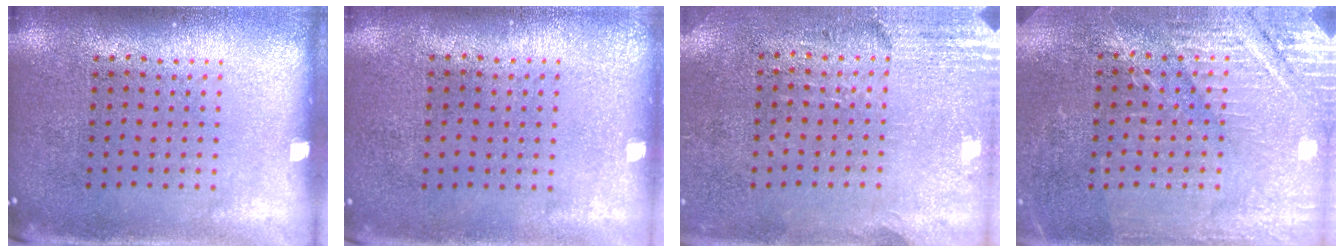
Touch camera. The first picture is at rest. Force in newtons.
{"total": 0.0}
{"total": 2.8, "press": 2.4, "slide": 1.4}
{"total": 3.0, "press": 3.0, "slide": 0.3}